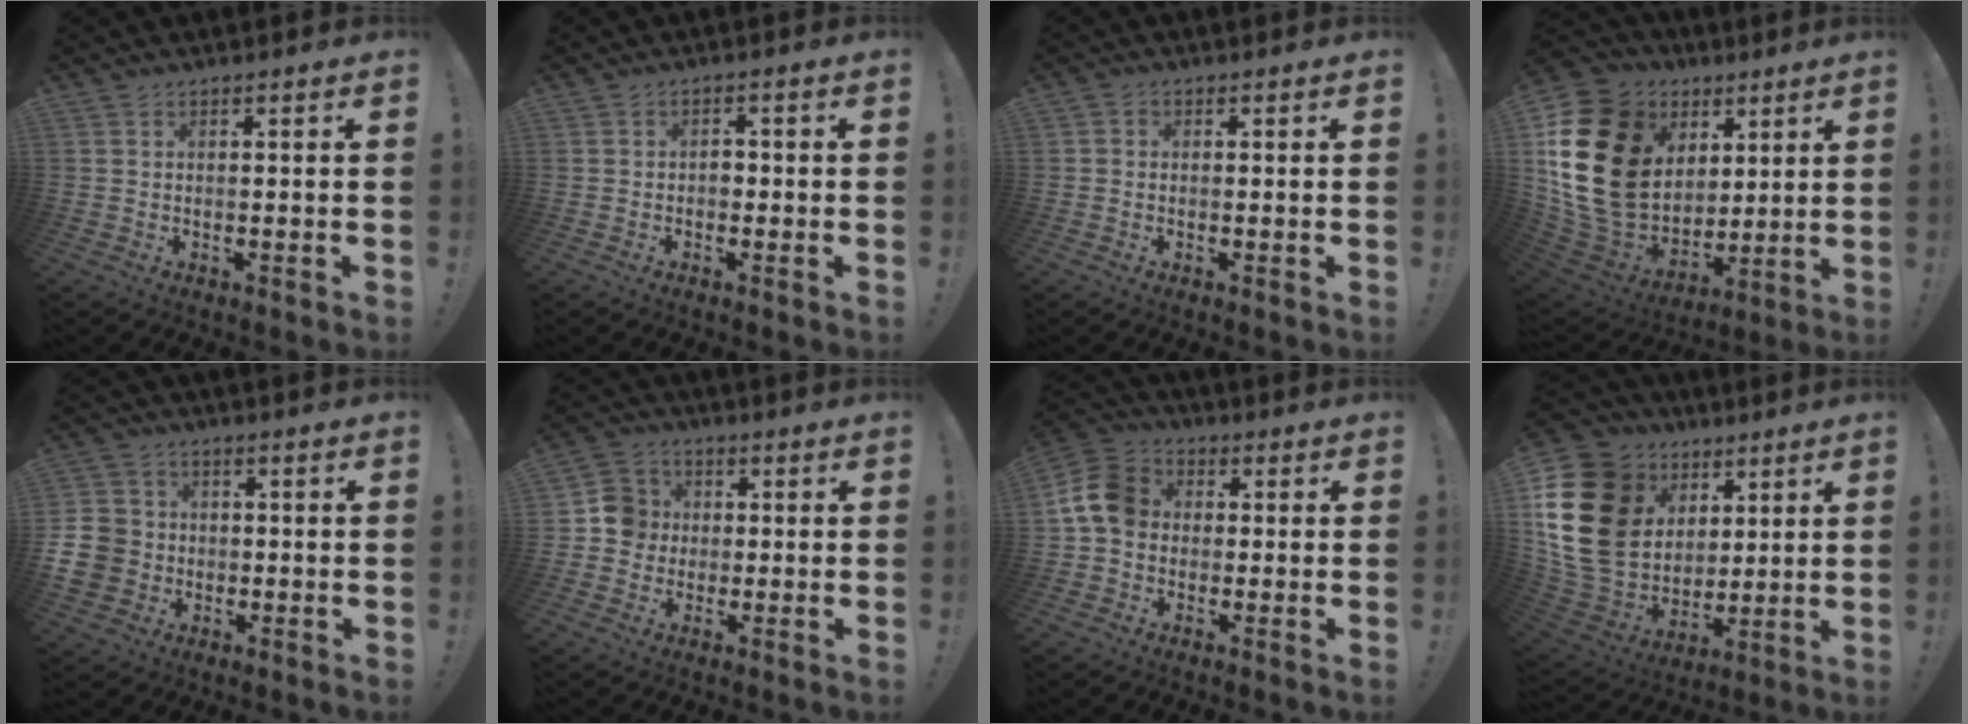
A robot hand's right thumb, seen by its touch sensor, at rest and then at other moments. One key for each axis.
{"total": 2.2, "fx": -0.7, "fy": 1.7, "fz": 1.3, "tx": -0.015, "ty": 0.001, "tz": -0.015}
{"total": 1.3, "fx": -0.4, "fy": 1.2, "fz": 0.5, "tx": -0.012, "ty": 0.006, "tz": -0.007}
{"total": 25.5, "fx": 5.7, "fy": 19.4, "fz": 15.5, "tx": -0.310, "ty": -0.027, "tz": 0.142}
{"total": 10.7, "fx": -1.6, "fy": 9.8, "fz": 4.1, "tx": -0.078, "ty": 0.021, "tz": -0.023}
{"total": 8.1, "fx": -0.7, "fy": 7.8, "fz": 2.0, "tx": -0.027, "ty": 0.016, "tz": -0.011}
{"total": 12.0, "fx": 0.8, "fy": 9.6, "fz": 7.1, "tx": -0.129, "ty": 0.019, "tz": 0.022}
{"total": 24.0, "fx": 5.6, "fy": 18.8, "fz": 13.8, "tx": -0.280, "ty": -0.022, "tz": 0.140}